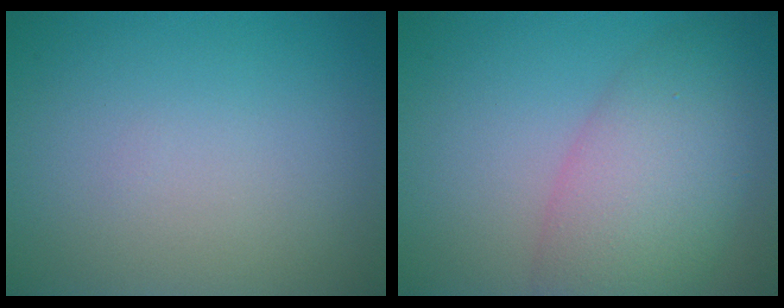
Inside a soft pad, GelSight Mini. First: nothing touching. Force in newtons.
{"total": 6.9, "press": 6.8, "slide": 0.4}